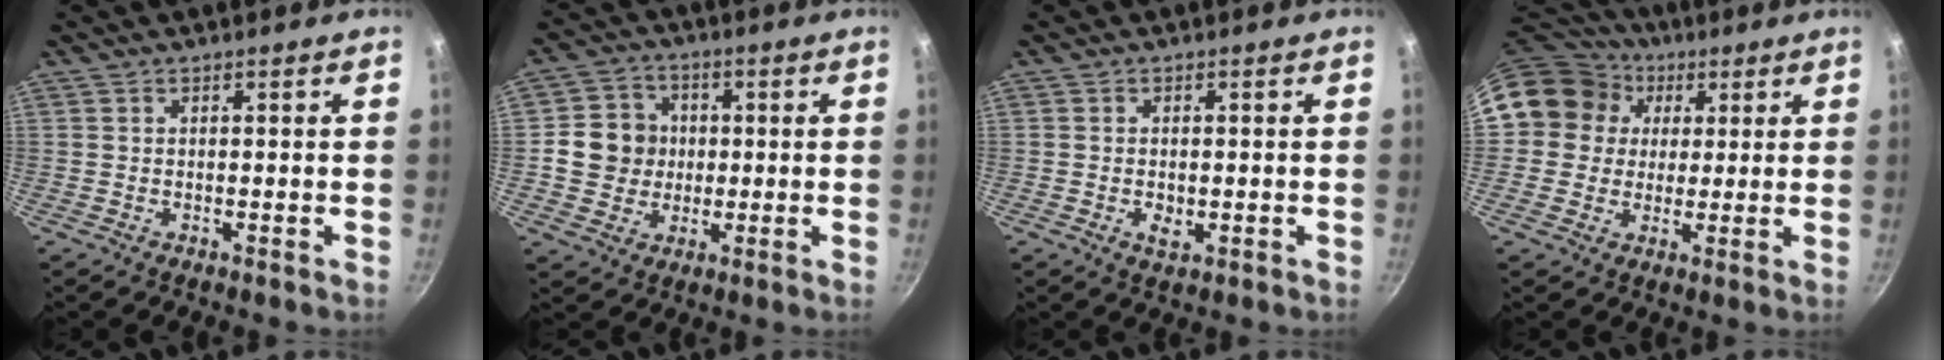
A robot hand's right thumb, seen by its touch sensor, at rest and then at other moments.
{"total": 9.2, "force": [0.3, 8.6, 3.3], "torque": [-0.023, 0.014, -0.003]}
{"total": 2.8, "force": [-0.6, 1.7, 2.2], "torque": [-0.037, -0.003, -0.008]}
{"total": 14.0, "force": [3.8, 12.6, 4.7], "torque": [-0.061, 0.018, 0.053]}